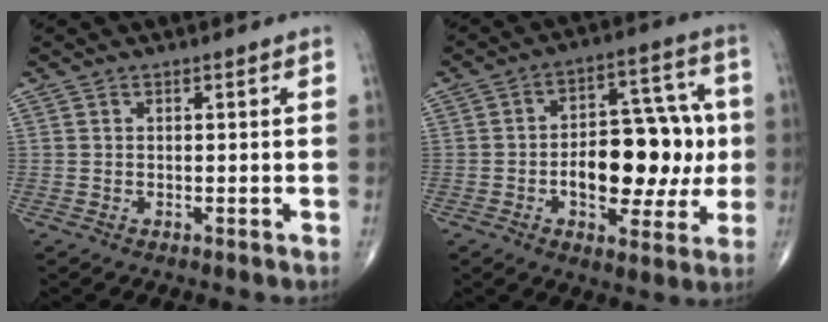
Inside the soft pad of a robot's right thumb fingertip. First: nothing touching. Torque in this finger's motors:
{"motor_torque": [0.34, 0.40, 0.16, -0.13, 0.11]}